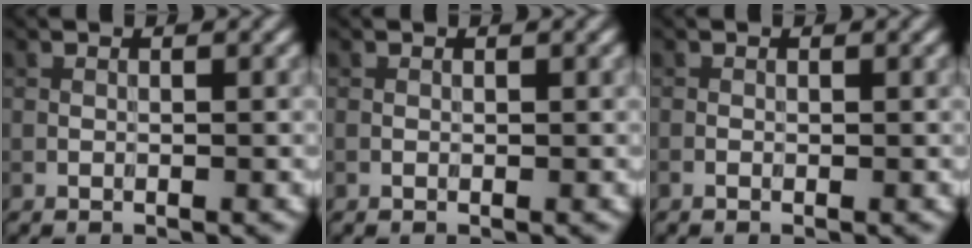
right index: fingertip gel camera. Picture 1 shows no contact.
{"total": 0.0}
{"total": 0.0}